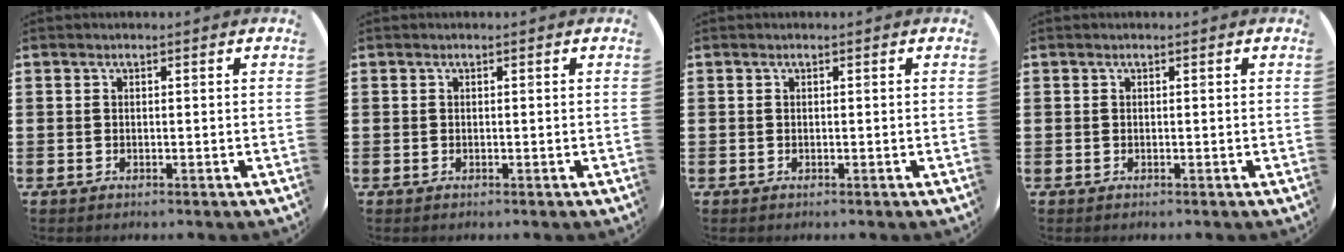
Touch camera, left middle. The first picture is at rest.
{"total": 0.0}
{"total": 0.0}
{"total": 0.0}